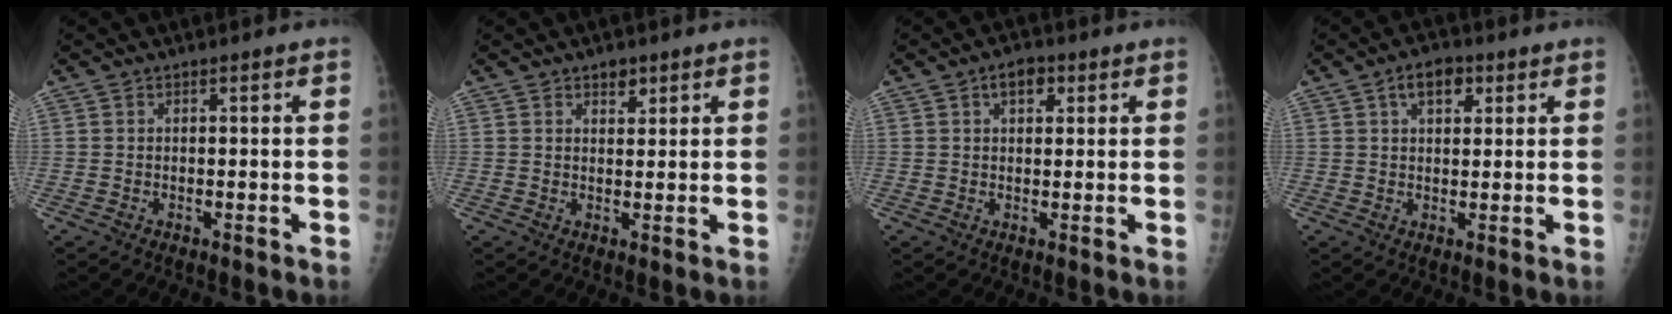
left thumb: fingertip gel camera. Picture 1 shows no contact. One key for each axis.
{"total": 2.4, "fx": 1.6, "fy": 1.4, "fz": 1.2, "tx": -0.002, "ty": -0.009, "tz": 0.025}
{"total": 4.0, "fx": 1.7, "fy": 2.4, "fz": 2.6, "tx": -0.022, "ty": 0.001, "tz": 0.023}
{"total": 5.6, "fx": 2.5, "fy": 3.3, "fz": 3.8, "tx": -0.039, "ty": -0.001, "tz": 0.037}